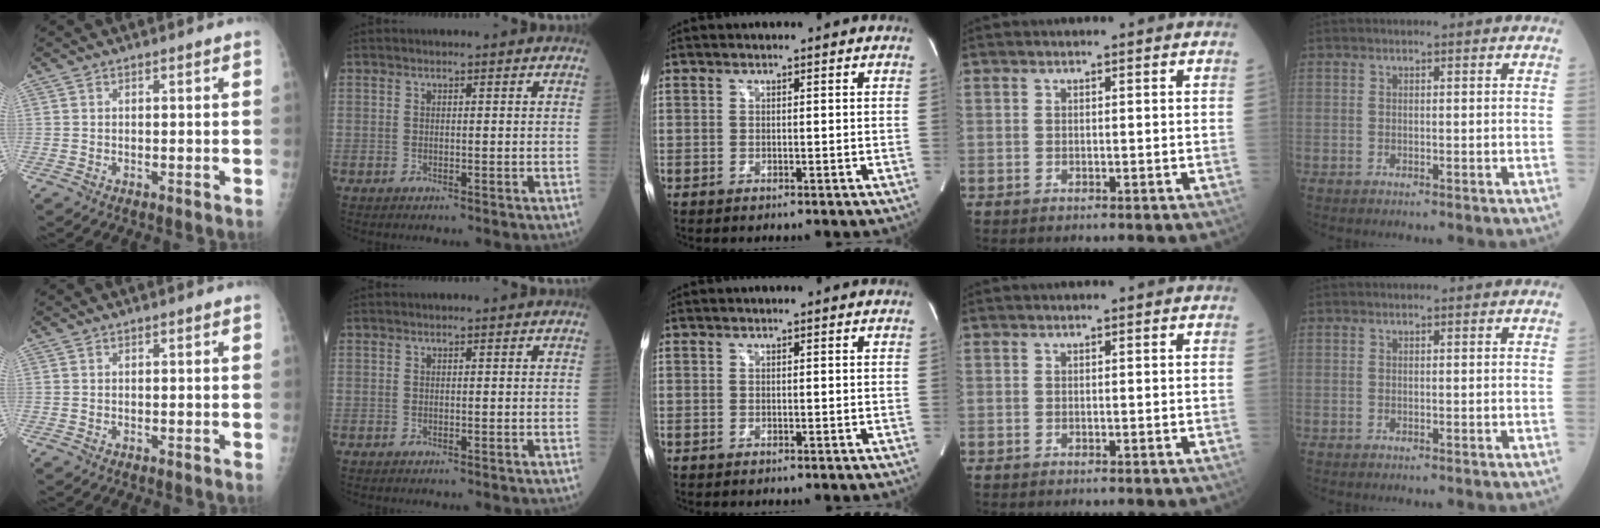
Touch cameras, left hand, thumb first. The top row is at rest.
{}